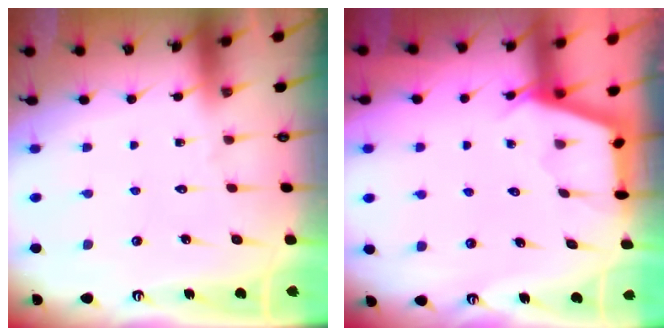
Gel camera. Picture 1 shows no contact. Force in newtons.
{"total": 2.8, "press": 2.8, "slide": 0.3}